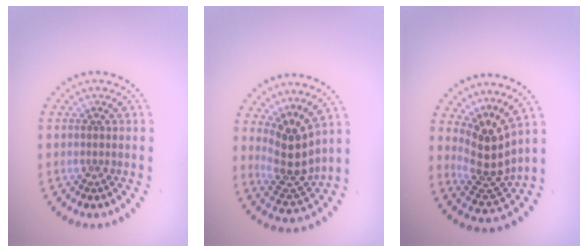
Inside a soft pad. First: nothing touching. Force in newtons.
{"total": 3.8, "press": 3.1, "slide": 2.2}
{"total": 3.8, "press": 2.7, "slide": 2.7}